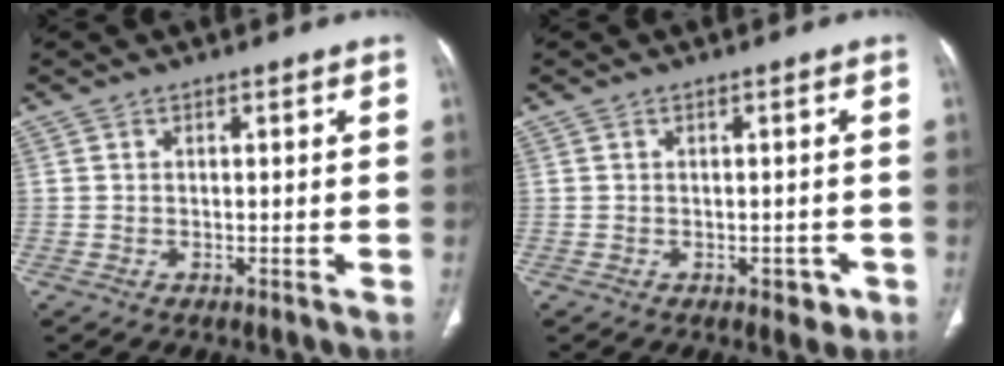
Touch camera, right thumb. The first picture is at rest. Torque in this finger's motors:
{"motor_torque": [0.40, 0.61, -0.26, 0.05, 0.07]}